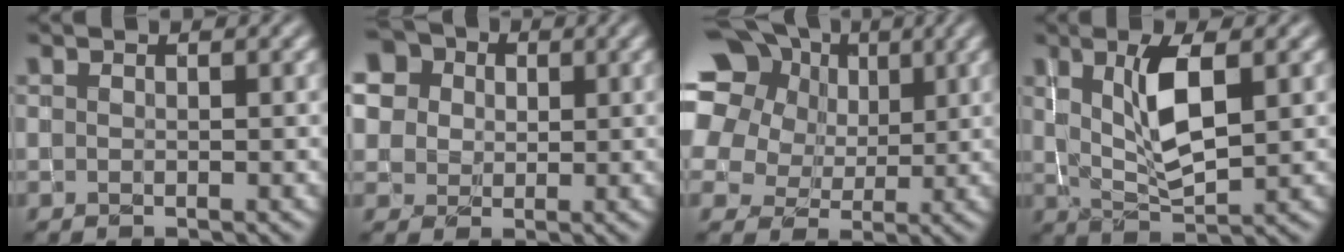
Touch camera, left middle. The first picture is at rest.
{"total": 9.7, "force": [4.2, 7.8, 4.0], "torque": [-0.100, 0.024, 0.063]}
{"total": 18.3, "force": [8.2, 14.0, 8.6], "torque": [-0.221, 0.049, 0.145]}
{"total": 4.8, "force": [1.2, 1.4, 4.4], "torque": [-0.089, -0.006, 0.027]}